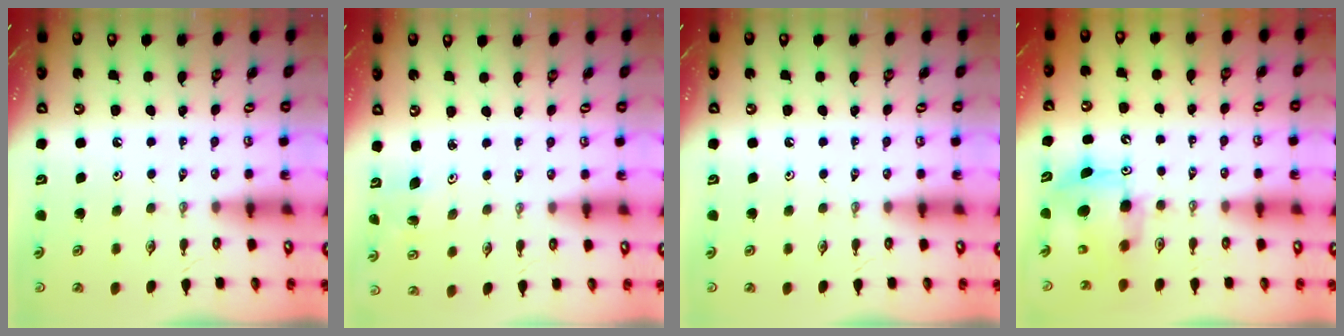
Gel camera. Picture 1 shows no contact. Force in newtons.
{"total": 2.8, "press": 2.8, "slide": 0.3}
{"total": 0.0}
{"total": 8.2, "press": 8.2, "slide": 0.5}